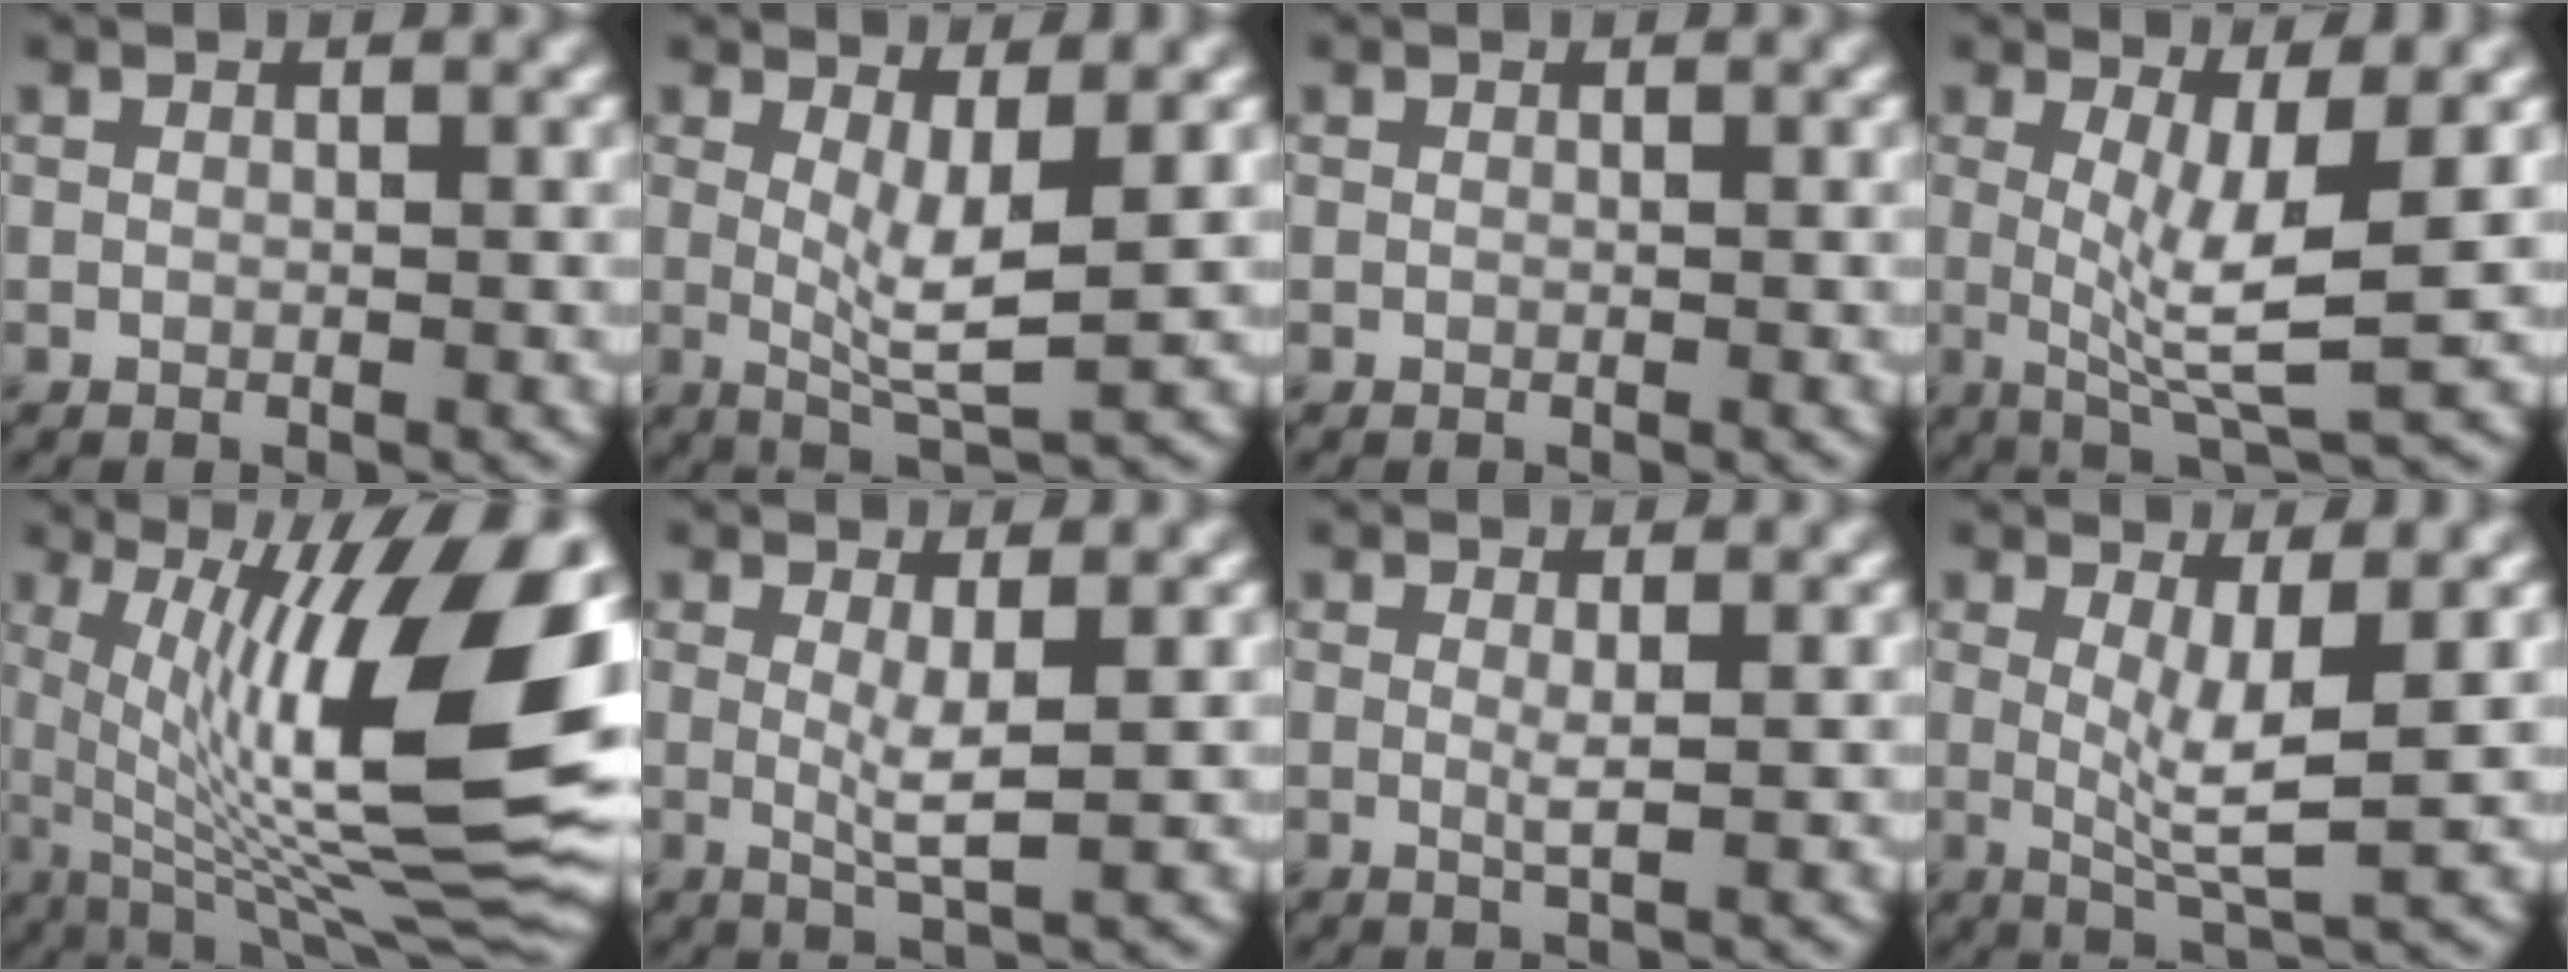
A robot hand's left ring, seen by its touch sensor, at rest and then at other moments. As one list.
[{"total": 4.0, "force": [0.6, 0.9, 3.9], "torque": [-0.073, -0.015, 0.015]}, {"total": 0.0}, {"total": 6.0, "force": [0.3, 1.4, 5.9], "torque": [-0.103, -0.012, 0.010]}, {"total": 16.6, "force": [2.2, 4.9, 15.7], "torque": [-0.238, 0.004, 0.039]}, {"total": 2.6, "force": [0.2, 0.3, 2.5], "torque": [-0.053, -0.014, 0.008]}, {"total": 1.1, "force": [0.1, 0.0, 1.1], "torque": [-0.025, -0.006, 0.001]}, {"total": 4.2, "force": [0.4, 0.8, 4.1], "torque": [-0.078, -0.014, 0.013]}]